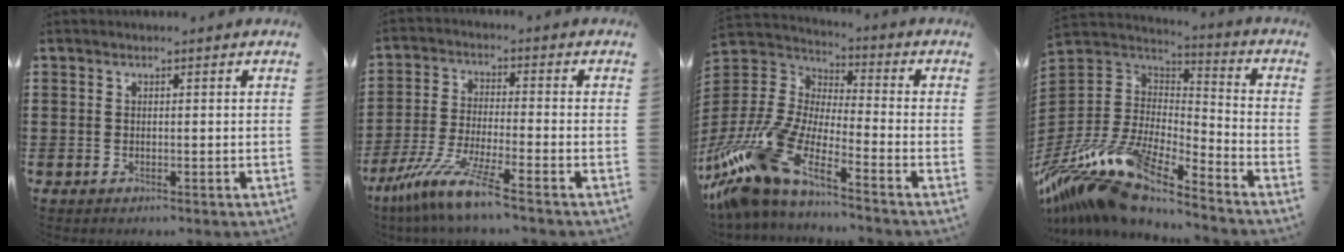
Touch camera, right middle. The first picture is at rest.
{"total": 8.8, "force": [-6.8, -0.3, 5.6], "torque": [-0.127, -0.018, -0.137]}
{"total": 12.4, "force": [-10.2, 3.0, 6.4], "torque": [-0.172, -0.001, -0.214]}
{"total": 14.8, "force": [-12.4, 3.2, 7.4], "torque": [-0.174, 0.018, -0.243]}